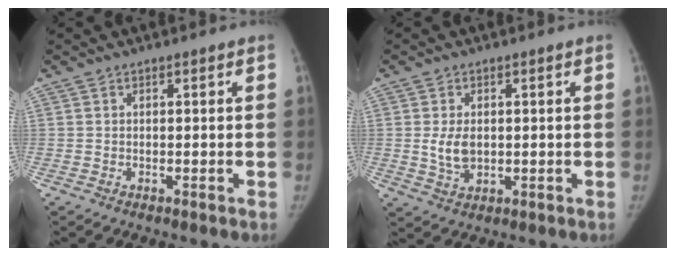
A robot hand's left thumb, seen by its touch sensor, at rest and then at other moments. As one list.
[{"total": 4.9, "force": [0.3, 3.2, 3.7], "torque": [-0.062, -0.008, 0.013]}]